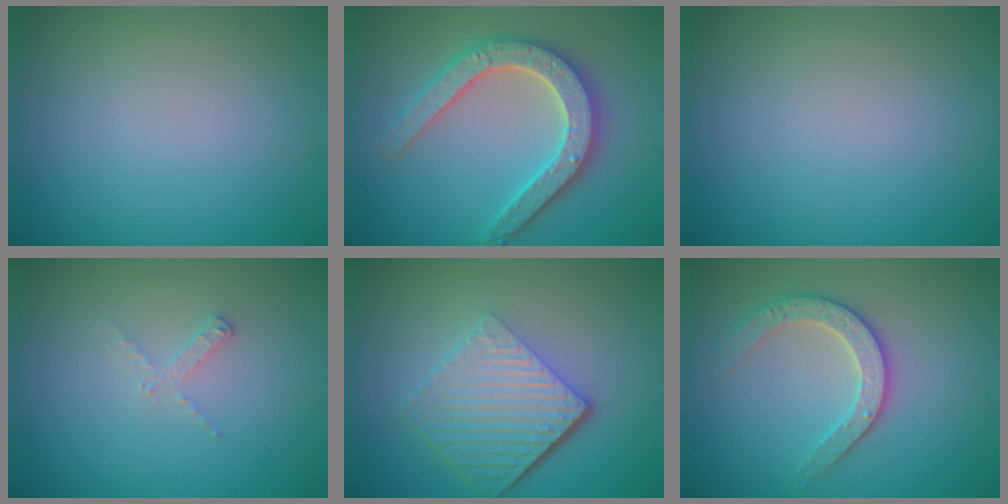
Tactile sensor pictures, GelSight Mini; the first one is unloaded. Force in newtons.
{"total": 5.1, "press": 5.0, "slide": 0.9}
{"total": 0.0}
{"total": 1.1, "press": 1.1, "slide": 0.2}
{"total": 6.4, "press": 4.3, "slide": 4.8}
{"total": 2.9, "press": 2.9, "slide": 0.7}